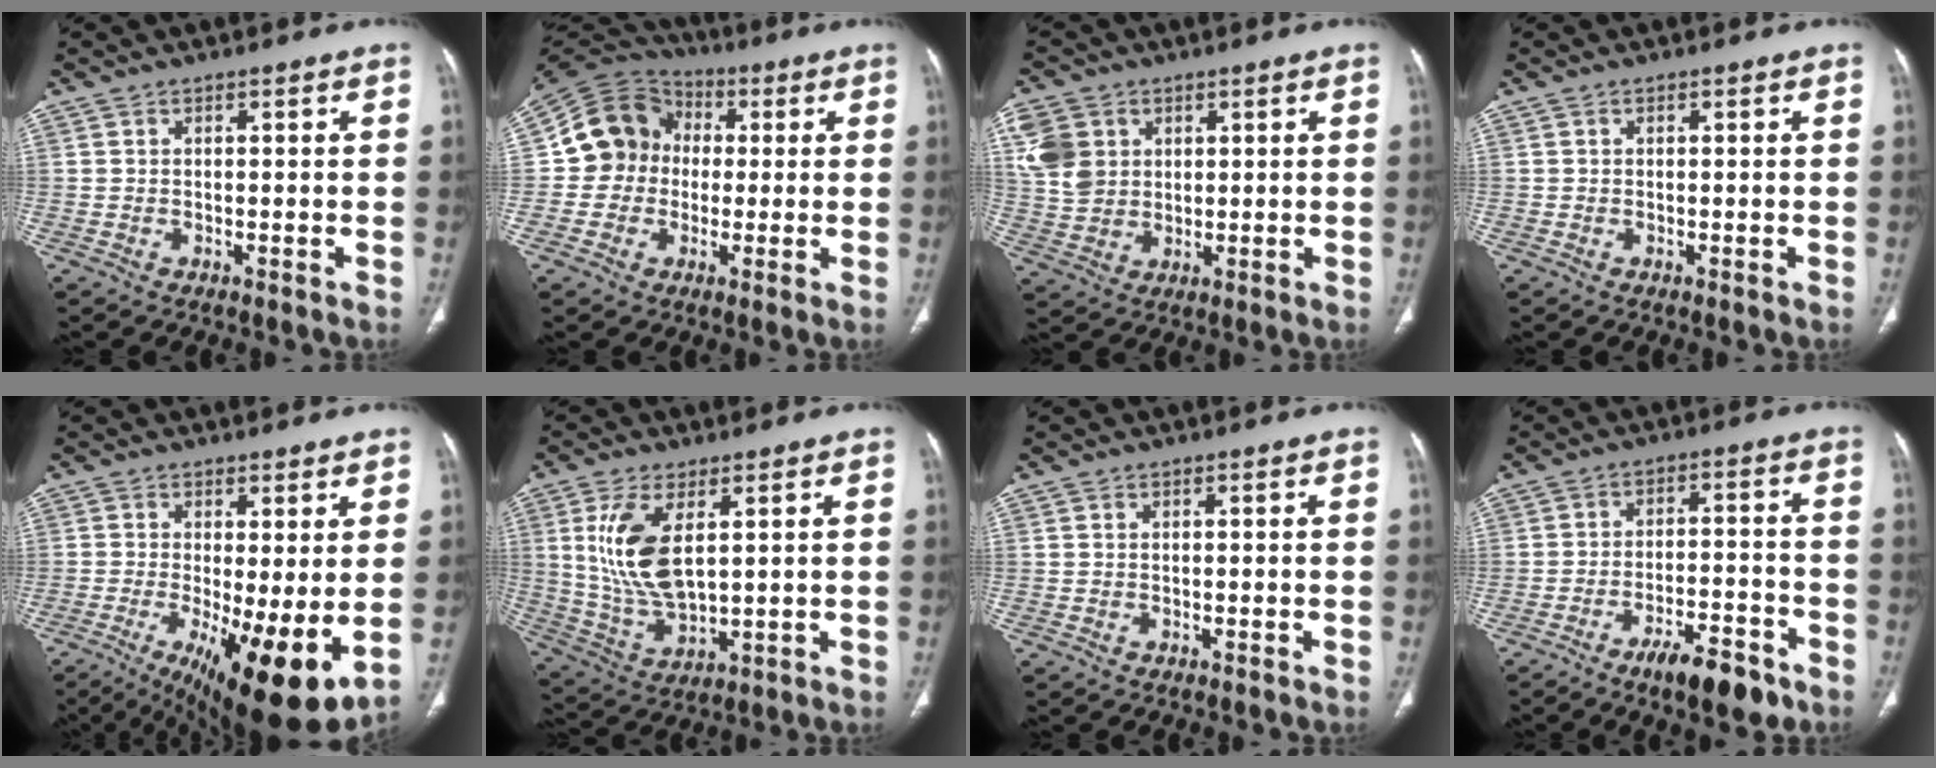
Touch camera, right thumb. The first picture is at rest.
{"total": 11.9, "force": [0.2, 10.9, 4.7], "torque": [-0.063, 0.027, -0.007]}
{"total": 9.5, "force": [3.2, 7.7, 4.5], "torque": [-0.075, -0.003, 0.069]}
{"total": 0.0}
{"total": 15.0, "force": [-2.7, 4.6, 14.0], "torque": [-0.208, -0.028, -0.023]}
{"total": 12.8, "force": [3.6, 6.1, 10.7], "torque": [-0.215, -0.018, 0.084]}
{"total": 0.0}
{"total": 9.7, "force": [-6.4, 3.0, 6.6], "torque": [-0.094, 0.037, -0.099]}